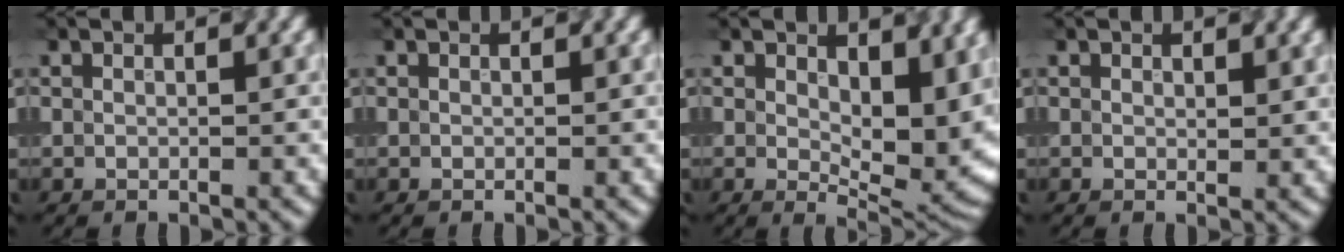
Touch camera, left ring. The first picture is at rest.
{"total": 0.0}
{"total": 7.4, "force": [1.1, 3.8, 6.2], "torque": [-0.095, -0.016, 0.026]}
{"total": 0.7, "force": [0.3, 0.3, 0.5], "torque": [-0.006, -0.003, 0.009]}